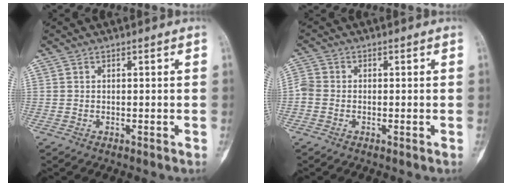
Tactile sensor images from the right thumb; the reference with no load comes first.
{"total": 2.6, "force": [-0.7, 2.0, 1.6], "torque": [-0.041, 0.003, -0.027]}